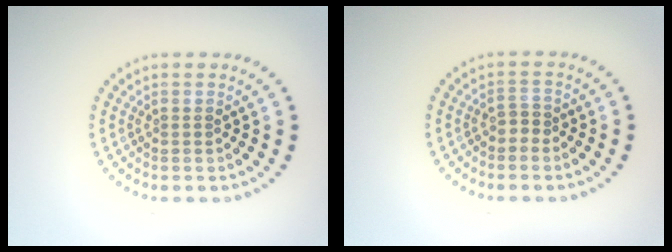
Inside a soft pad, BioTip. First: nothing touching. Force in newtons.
{"total": 1.0, "press": 0.8, "slide": 0.5}